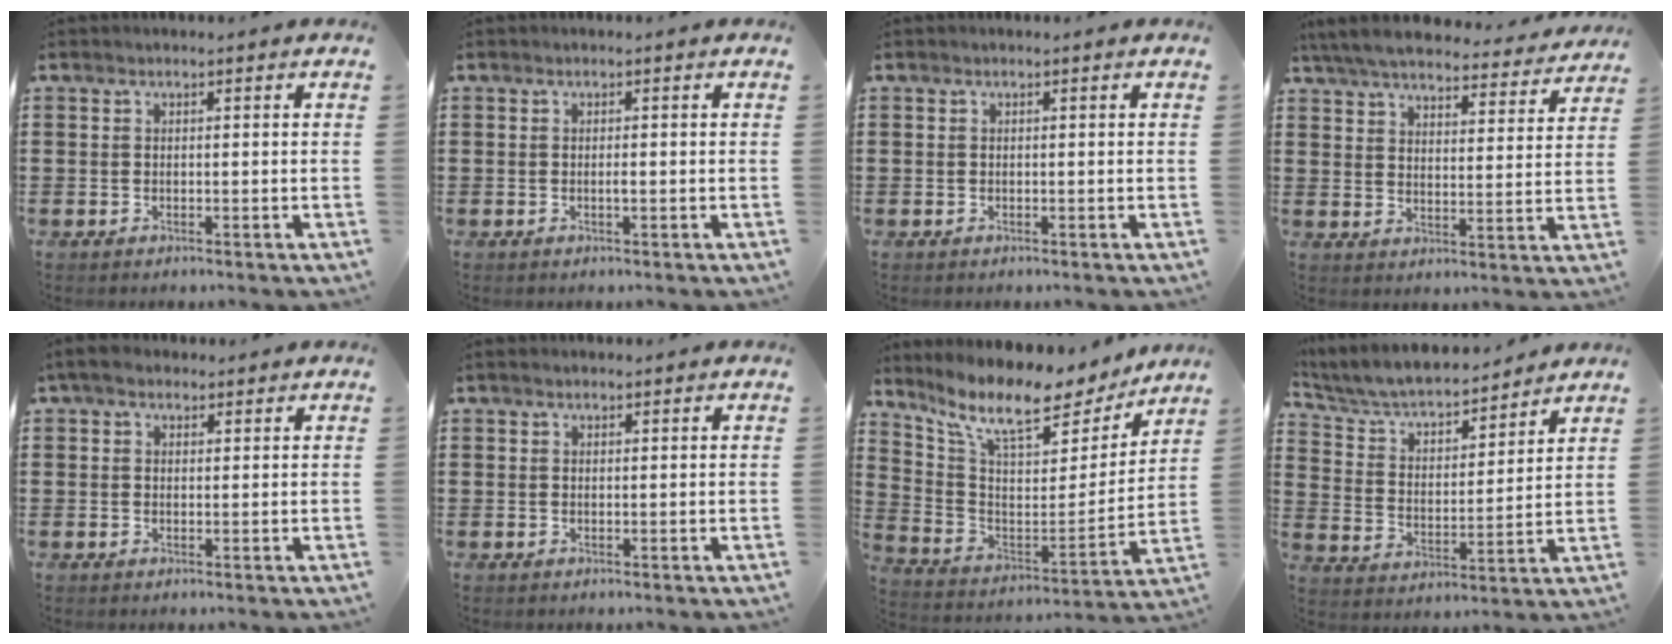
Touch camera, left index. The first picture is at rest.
{"total": 0.7, "force": [0.0, 0.1, 0.7], "torque": [-0.014, -0.004, 0.001]}
{"total": 0.0}
{"total": 6.5, "force": [6.3, 0.6, 1.7], "torque": [-0.061, -0.037, 0.111]}
{"total": 2.8, "force": [1.8, 1.6, 1.4], "torque": [-0.034, 0.008, 0.033]}
{"total": 0.7, "force": [0.5, 0.4, 0.3], "torque": [-0.006, 0.005, 0.009]}
{"total": 10.8, "force": [8.4, 2.8, 6.1], "torque": [-0.148, -0.052, 0.141]}
{"total": 5.6, "force": [5.1, 1.2, 1.8], "torque": [-0.061, -0.036, 0.082]}